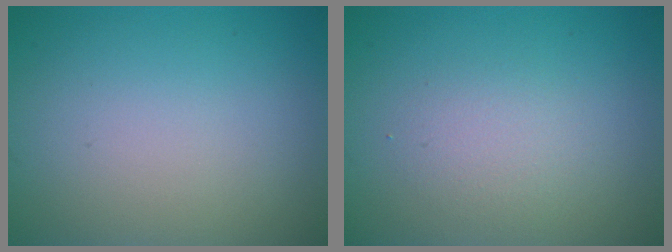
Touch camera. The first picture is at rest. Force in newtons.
{"total": 1.9, "press": 1.8, "slide": 0.2}